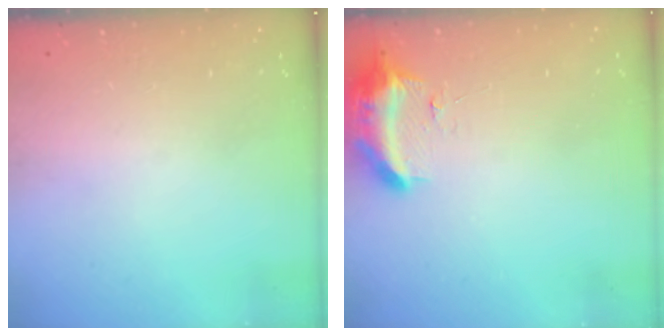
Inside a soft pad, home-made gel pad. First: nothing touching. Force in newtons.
{"total": 10.0, "press": 10.0, "slide": 0.4}